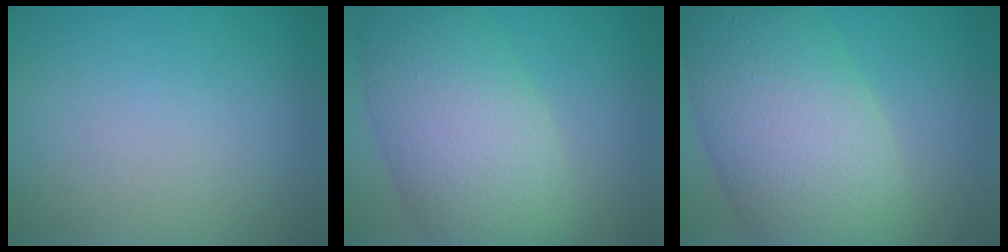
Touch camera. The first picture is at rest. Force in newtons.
{"total": 9.6, "press": 9.6, "slide": 0.5}
{"total": 12.1, "press": 12.1, "slide": 0.5}